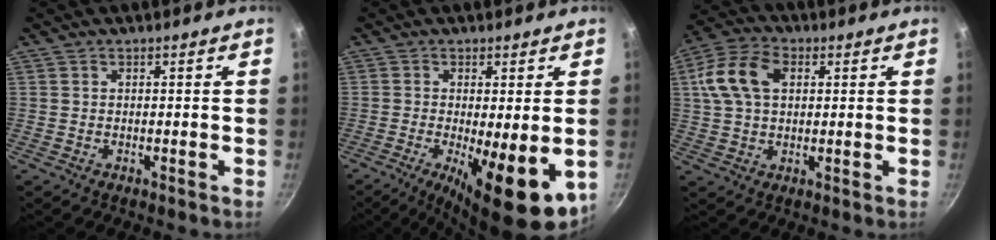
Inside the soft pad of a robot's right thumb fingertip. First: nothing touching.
{"total": 15.0, "force": [-4.8, 4.6, 13.5], "torque": [-0.170, -0.022, -0.056]}
{"total": 11.1, "force": [2.8, 7.1, 8.0], "torque": [-0.156, 0.020, 0.047]}